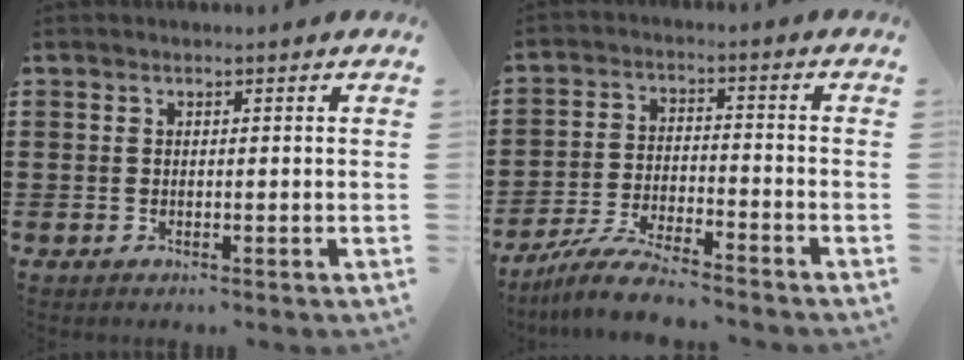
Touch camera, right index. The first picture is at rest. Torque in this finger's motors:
{"motor_torque": [0.98, 1.15, -0.09, -0.11]}